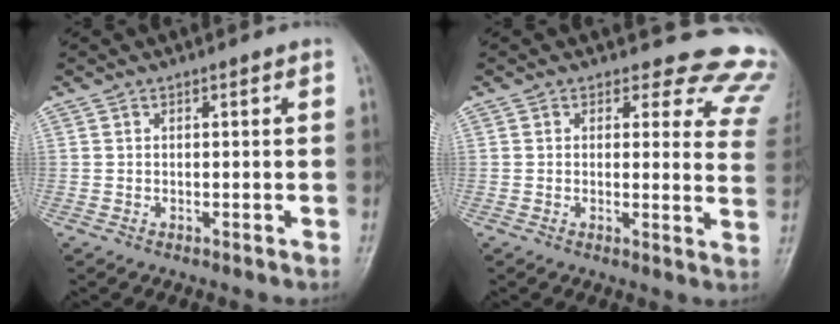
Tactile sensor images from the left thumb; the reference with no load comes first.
{"total": 13.6, "force": [12.4, 5.4, 1.9], "torque": [0.036, -0.100, 0.093]}